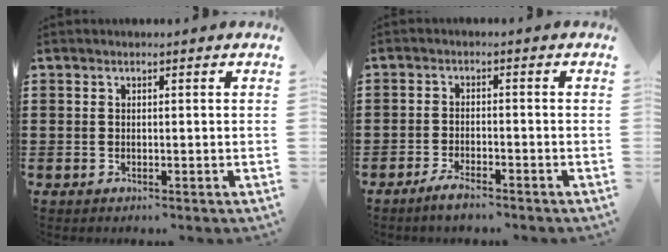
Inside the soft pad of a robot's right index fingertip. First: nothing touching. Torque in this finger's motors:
{"motor_torque": [1.09, 1.05, 0.17, 0.03]}